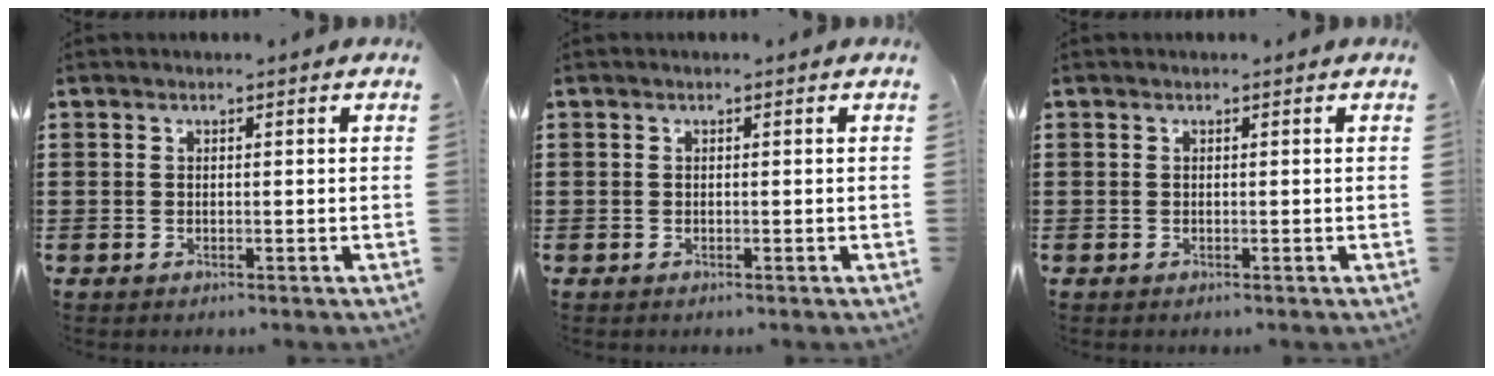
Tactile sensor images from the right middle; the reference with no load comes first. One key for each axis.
{"total": 0.0}
{"total": 0.0}